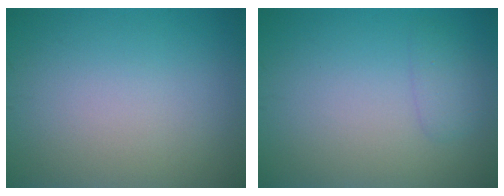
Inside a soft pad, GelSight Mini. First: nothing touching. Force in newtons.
{"total": 1.4, "press": 1.4, "slide": 0.1}